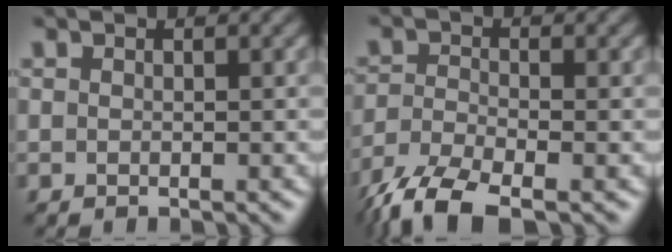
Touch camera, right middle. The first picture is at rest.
{"total": 6.1, "force": [-4.5, 1.7, 3.7], "torque": [-0.079, -0.014, -0.098]}